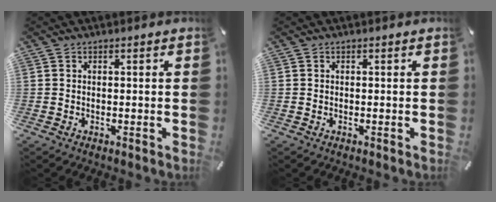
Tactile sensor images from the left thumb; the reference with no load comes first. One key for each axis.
{"total": 0.0}